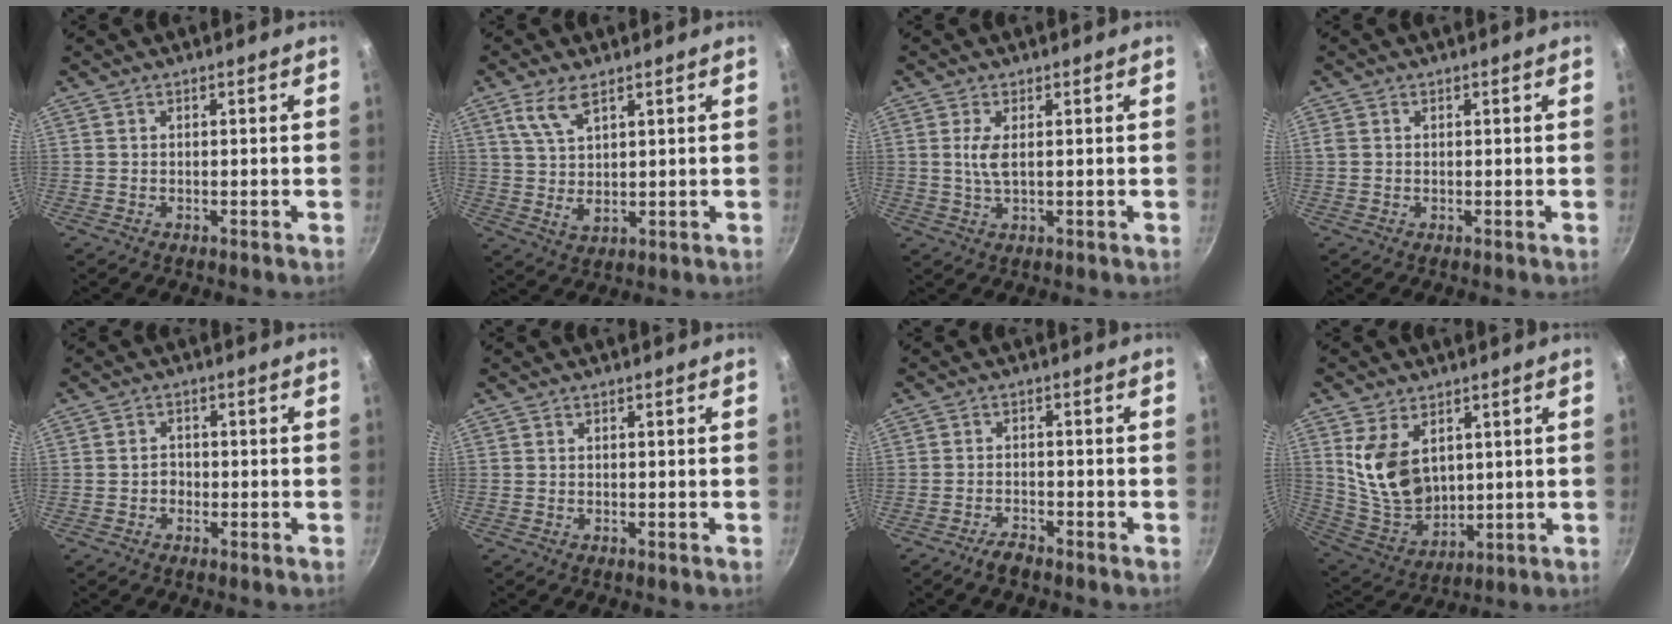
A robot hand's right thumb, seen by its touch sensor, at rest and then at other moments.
{"total": 6.9, "force": [3.8, 2.9, 5.0], "torque": [-0.090, -0.021, 0.080]}
{"total": 3.3, "force": [0.6, 1.2, 3.0], "torque": [-0.066, -0.003, 0.013]}
{"total": 1.2, "force": [0.3, 1.1, 0.5], "torque": [-0.011, 0.003, 0.005]}
{"total": 2.1, "force": [-0.7, 1.8, 0.8], "torque": [0.001, 0.010, -0.014]}
{"total": 0.0}
{"total": 2.9, "force": [-2.5, 0.8, 1.3], "torque": [-0.022, 0.021, -0.045]}
{"total": 12.8, "force": [4.2, 8.4, 8.7], "torque": [-0.140, -0.042, 0.099]}